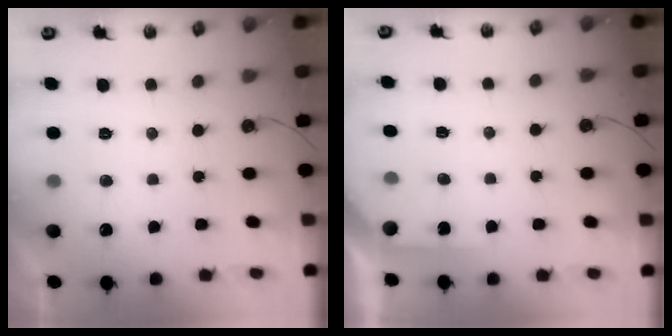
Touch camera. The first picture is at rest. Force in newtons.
{"total": 2.8, "press": 2.8, "slide": 0.2}